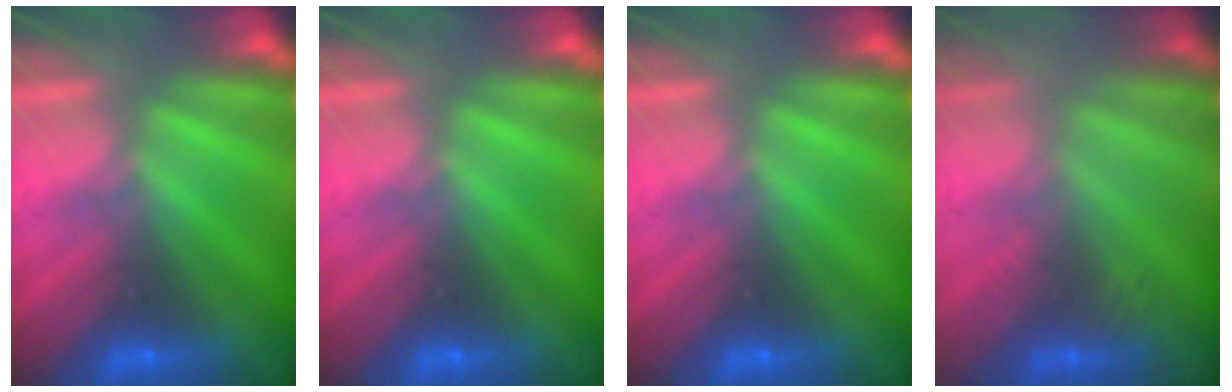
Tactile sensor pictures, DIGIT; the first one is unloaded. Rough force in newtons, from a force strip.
{"total": 0.0}
{"total": 0.0}
{"total": 2.4}